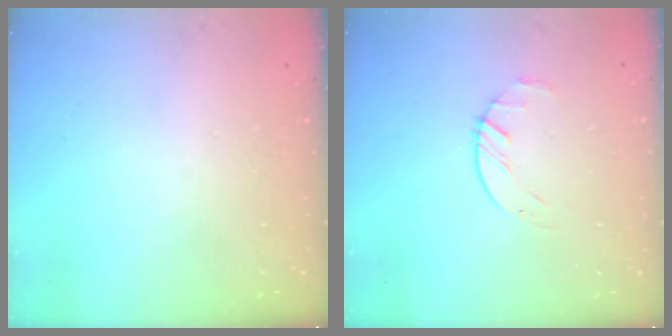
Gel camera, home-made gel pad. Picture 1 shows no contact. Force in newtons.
{"total": 2.2, "press": 2.2, "slide": 0.4}